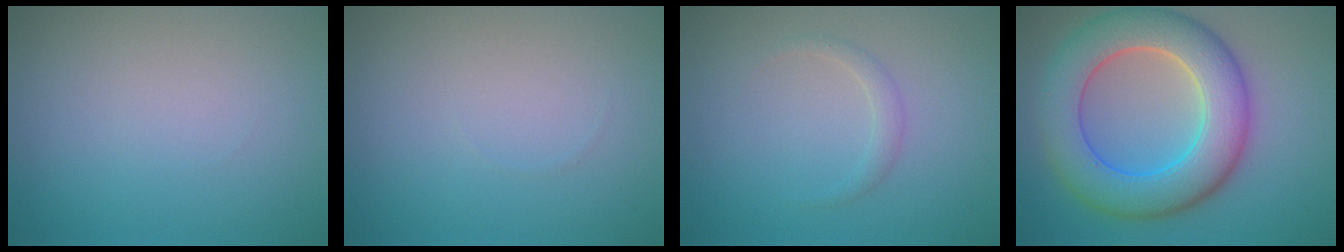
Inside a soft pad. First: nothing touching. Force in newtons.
{"total": 0.0}
{"total": 1.1, "press": 1.1, "slide": 0.0}
{"total": 9.3, "press": 9.3, "slide": 0.5}